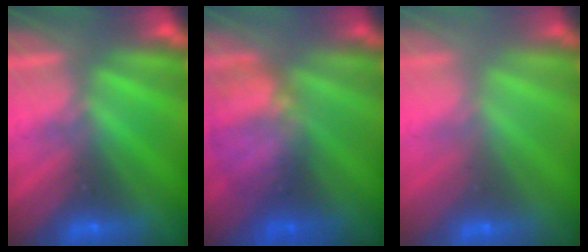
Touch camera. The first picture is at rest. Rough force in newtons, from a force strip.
{"total": 8.5}
{"total": 2.9}